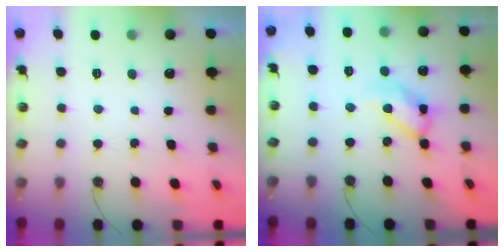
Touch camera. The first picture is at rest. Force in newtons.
{"total": 13.2, "press": 13.1, "slide": 1.6}